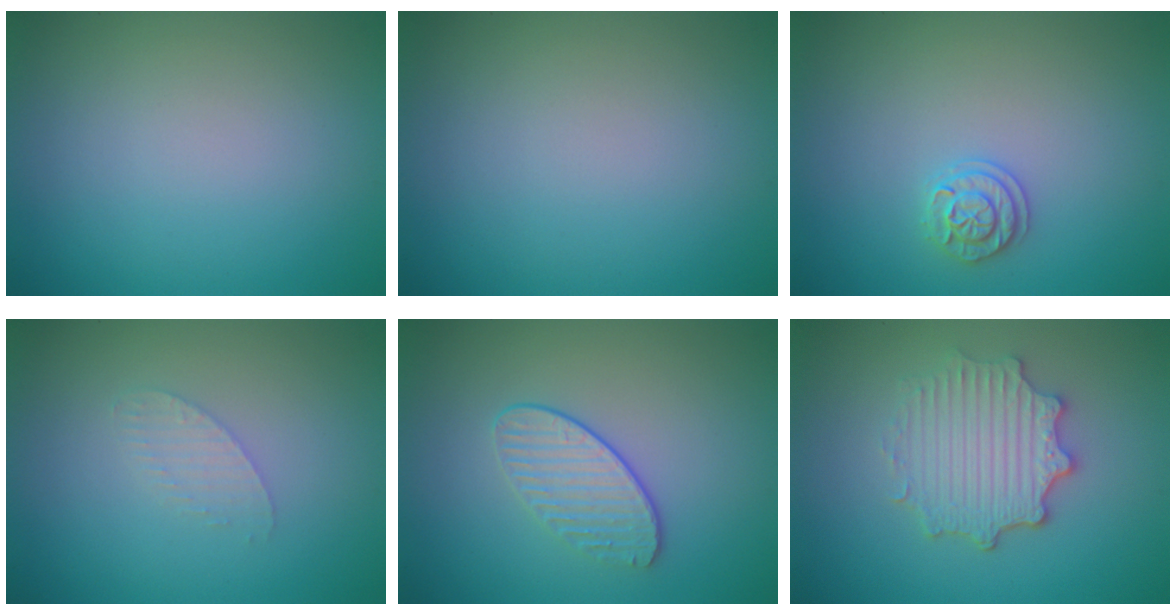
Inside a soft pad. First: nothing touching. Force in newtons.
{"total": 0.0}
{"total": 1.8, "press": 1.8, "slide": 0.5}
{"total": 1.4, "press": 1.4, "slide": 0.1}
{"total": 2.2, "press": 1.8, "slide": 1.2}
{"total": 4.5, "press": 3.6, "slide": 2.6}